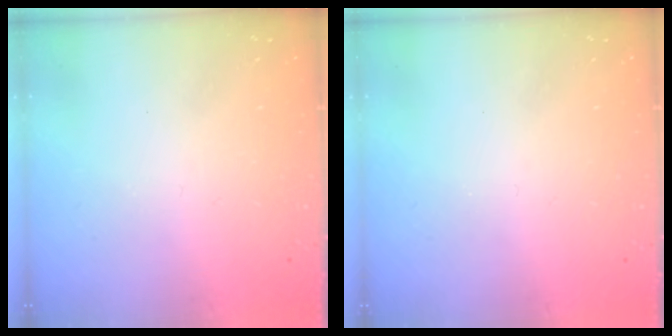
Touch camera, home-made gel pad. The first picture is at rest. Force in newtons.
{"total": 0.0}